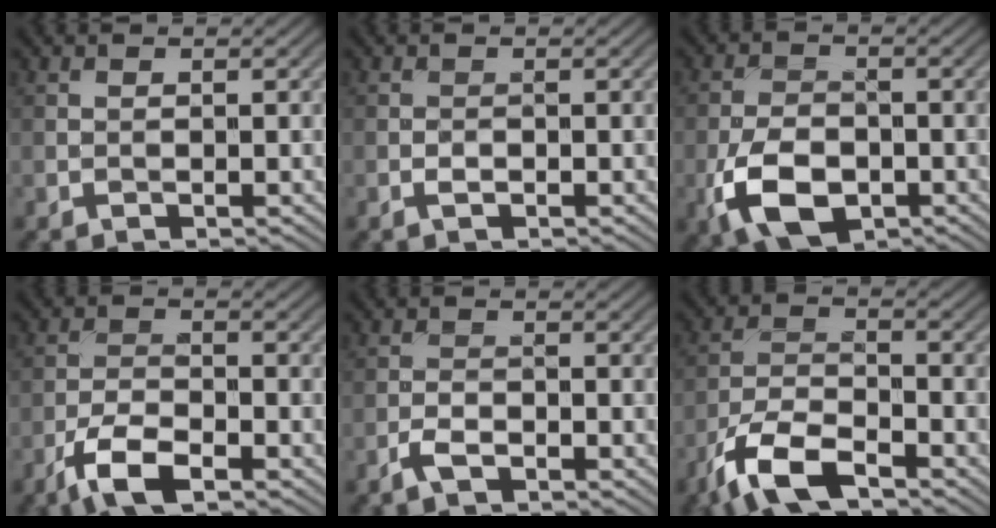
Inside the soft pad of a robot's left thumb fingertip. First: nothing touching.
{"total": 0.7, "force": [-0.4, 0.4, 0.5], "torque": [-0.010, 0.000, -0.009]}
{"total": 7.9, "force": [-3.4, 4.7, 5.4], "torque": [-0.121, -0.013, -0.071]}
{"total": 5.9, "force": [-3.7, 2.1, 4.1], "torque": [-0.086, -0.002, -0.079]}
{"total": 2.0, "force": [-1.4, 0.8, 1.2], "torque": [-0.029, 0.000, -0.034]}
{"total": 8.8, "force": [-6.0, 3.2, 5.7], "torque": [-0.115, -0.007, -0.130]}